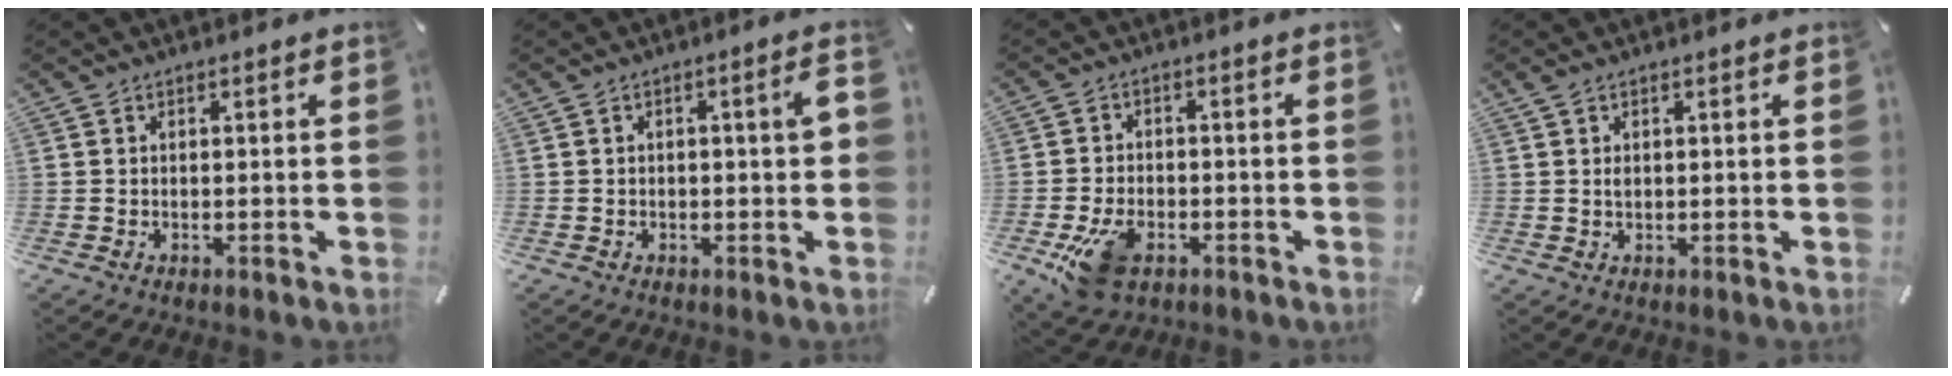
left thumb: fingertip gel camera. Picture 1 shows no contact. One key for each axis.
{"total": 4.6, "fx": 0.2, "fy": 1.5, "fz": 4.3, "tx": -0.059, "ty": 0.005, "tz": -0.002}
{"total": 9.3, "fx": -3.9, "fy": 5.8, "fz": 6.1, "tx": -0.130, "ty": 0.005, "tz": -0.070}
{"total": 1.3, "fx": 0.5, "fy": 0.6, "fz": 1.1, "tx": -0.023, "ty": 0.001, "tz": 0.008}